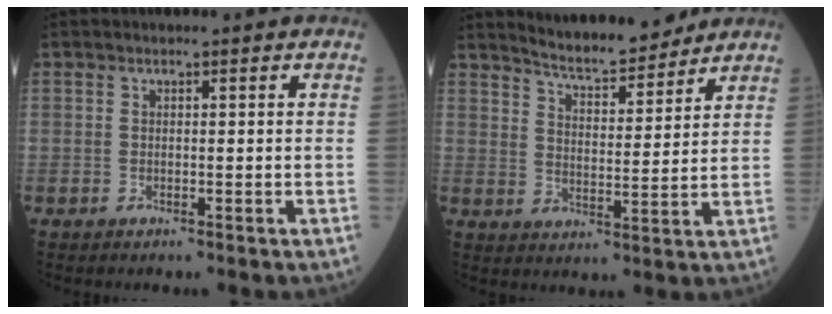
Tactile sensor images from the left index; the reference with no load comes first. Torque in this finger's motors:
{"motor_torque": [-0.05, -0.28, 0.17, 0.03]}